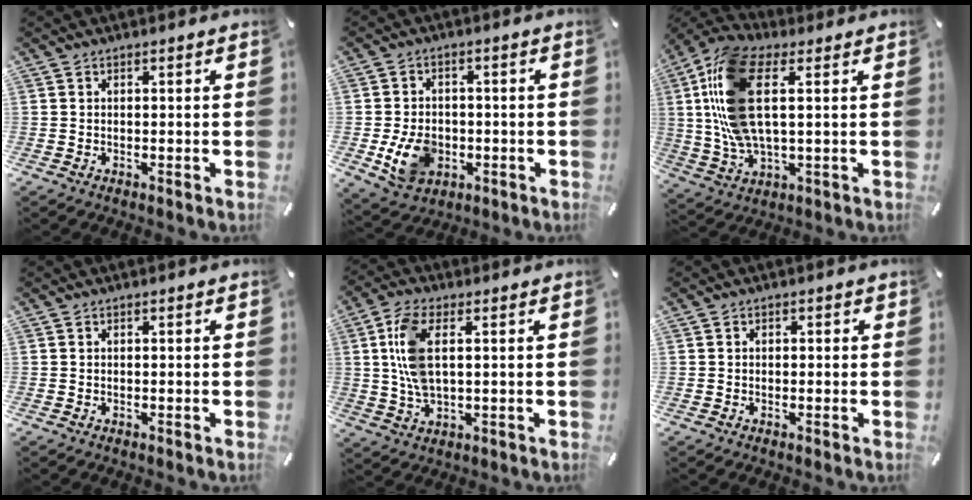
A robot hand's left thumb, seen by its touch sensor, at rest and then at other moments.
{"total": 9.2, "force": [-2.0, 7.2, 5.3], "torque": [-0.103, 0.008, -0.034]}
{"total": 17.3, "force": [4.0, 8.1, 14.8], "torque": [-0.328, -0.006, 0.073]}
{"total": 0.0}
{"total": 9.3, "force": [1.7, 4.4, 8.0], "torque": [-0.182, 0.000, 0.026]}
{"total": 1.0, "force": [-0.2, 0.9, 0.3], "torque": [-0.006, 0.005, -0.006]}